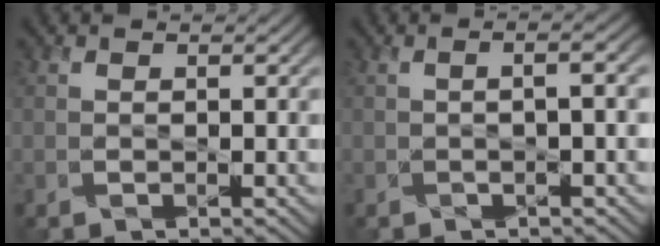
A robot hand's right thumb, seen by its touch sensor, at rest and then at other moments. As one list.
[{"total": 2.6, "force": [-0.1, 0.6, 2.5], "torque": [-0.039, 0.009, -0.003]}]